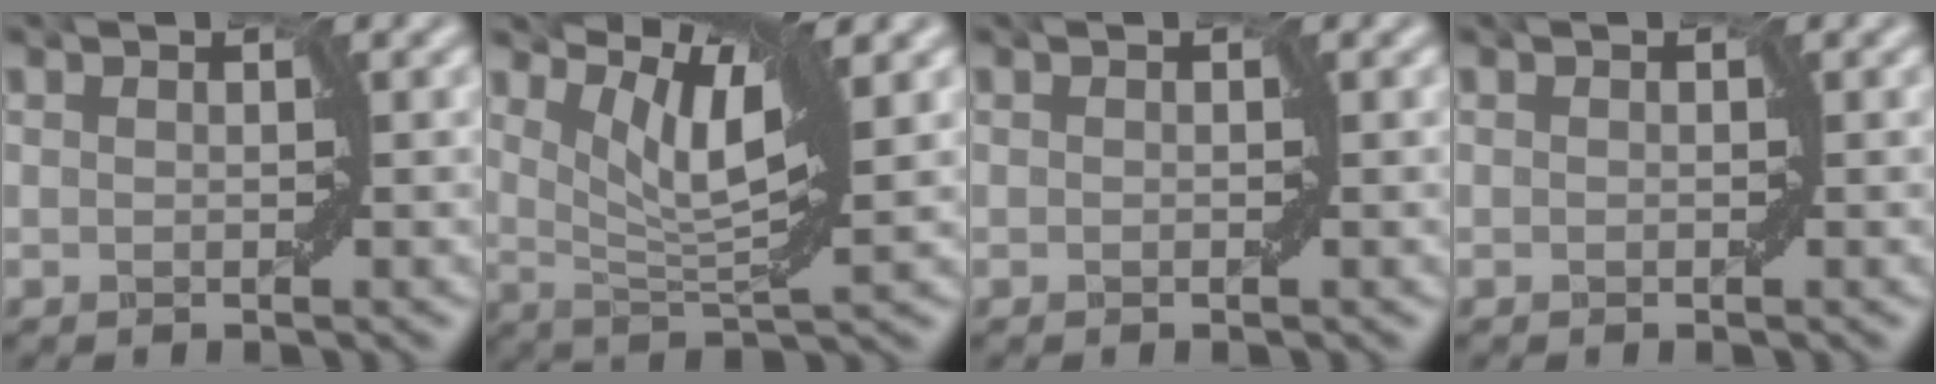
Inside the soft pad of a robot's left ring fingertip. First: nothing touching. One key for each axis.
{"total": 6.9, "fx": 3.8, "fy": 1.7, "fz": 5.6, "tx": -0.102, "ty": -0.002, "tz": 0.074}
{"total": 0.0}
{"total": 0.0}